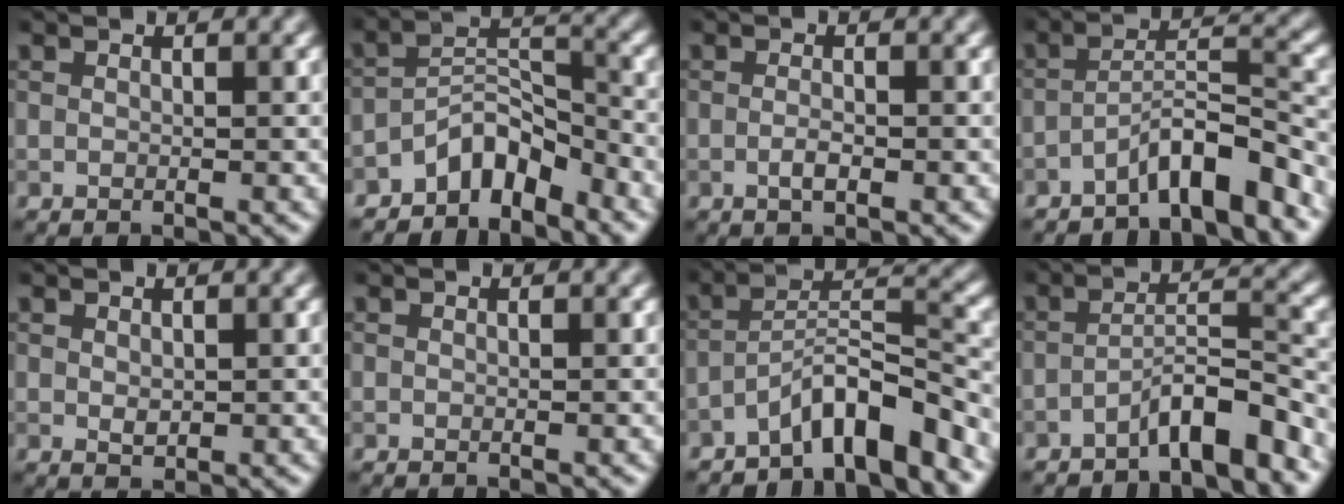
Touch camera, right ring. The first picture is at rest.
{"total": 4.7, "force": [-3.7, 1.9, 2.2], "torque": [-0.025, 0.015, -0.074]}
{"total": 1.3, "force": [-0.5, 0.4, 1.2], "torque": [-0.024, -0.002, -0.011]}
{"total": 5.3, "force": [-3.8, 1.0, 3.5], "torque": [-0.055, 0.011, -0.072]}
{"total": 0.9, "force": [0.3, 0.7, 0.6], "torque": [-0.013, -0.004, 0.009]}
{"total": 0.0}
{"total": 6.3, "force": [-4.7, 1.3, 4.0], "torque": [-0.061, 0.011, -0.086]}
{"total": 4.7, "force": [-3.4, 0.8, 3.1], "torque": [-0.048, 0.015, -0.064]}